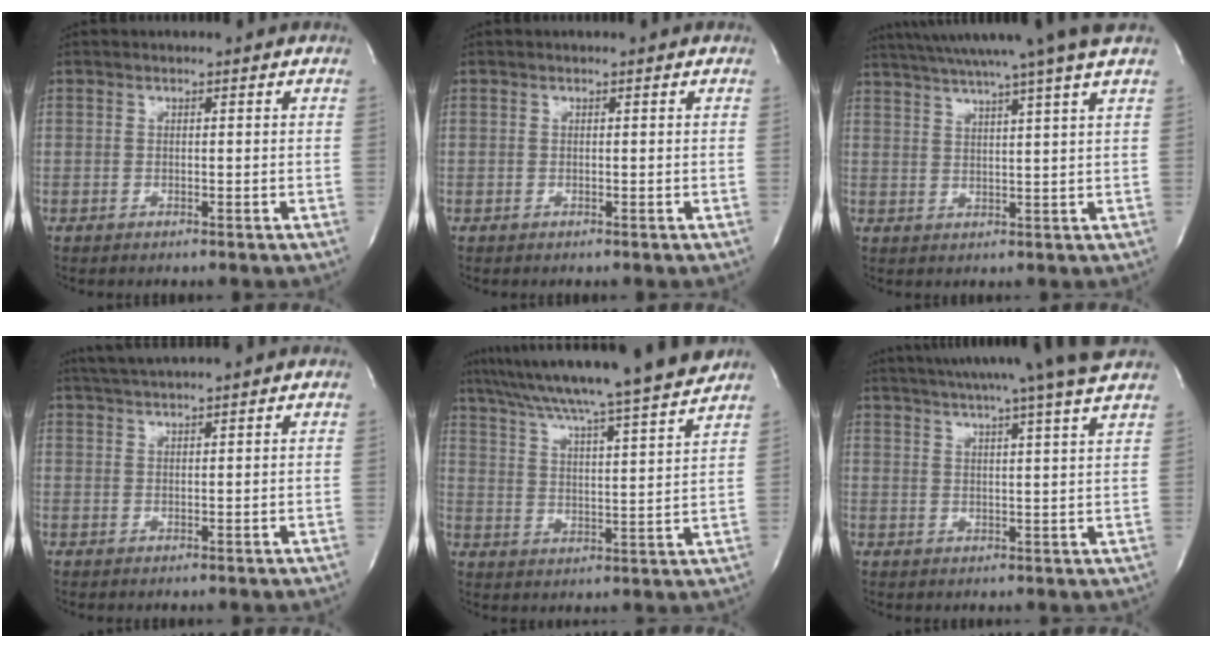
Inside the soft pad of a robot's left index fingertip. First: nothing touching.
{"total": 0.0}
{"total": 15.7, "force": [13.1, -2.3, 8.3], "torque": [-0.143, -0.007, 0.180]}
{"total": 4.1, "force": [3.6, -1.0, 1.7], "torque": [-0.031, 0.017, 0.069]}
{"total": 21.2, "force": [18.9, -1.8, 9.4], "torque": [-0.164, -0.026, 0.272]}
{"total": 19.0, "force": [16.5, -1.9, 9.1], "torque": [-0.157, -0.014, 0.221]}